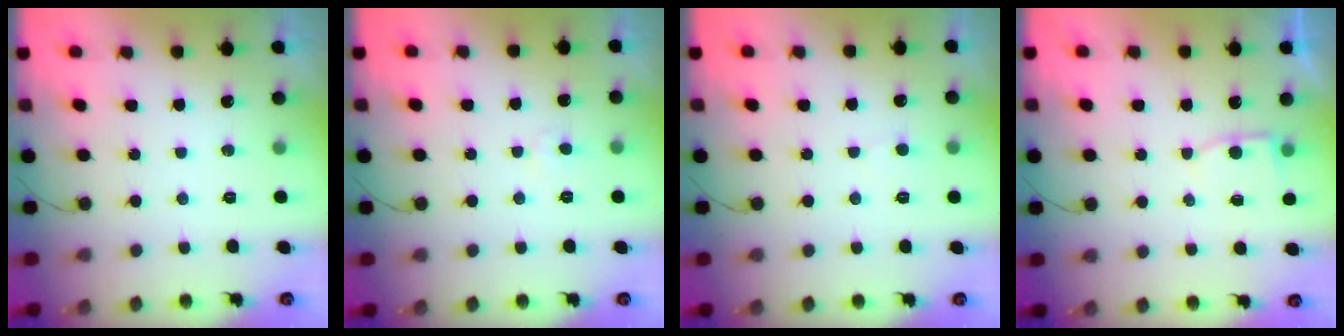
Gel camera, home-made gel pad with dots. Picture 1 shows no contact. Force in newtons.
{"total": 2.3, "press": 2.3, "slide": 0.1}
{"total": 3.8, "press": 3.8, "slide": 0.4}
{"total": 3.5, "press": 3.5, "slide": 0.3}